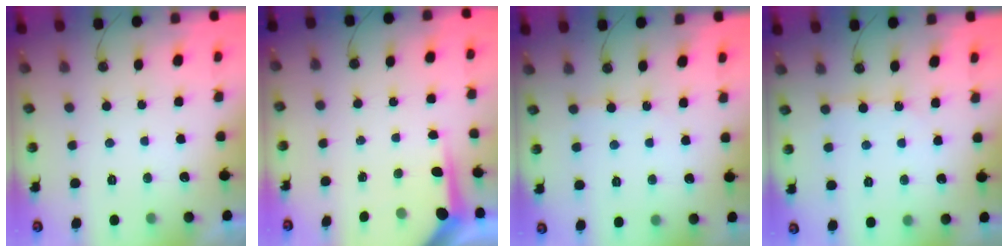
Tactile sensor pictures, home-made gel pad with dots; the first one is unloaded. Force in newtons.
{"total": 4.9, "press": 4.9, "slide": 0.5}
{"total": 4.9, "press": 4.8, "slide": 0.4}
{"total": 6.2, "press": 6.1, "slide": 0.6}